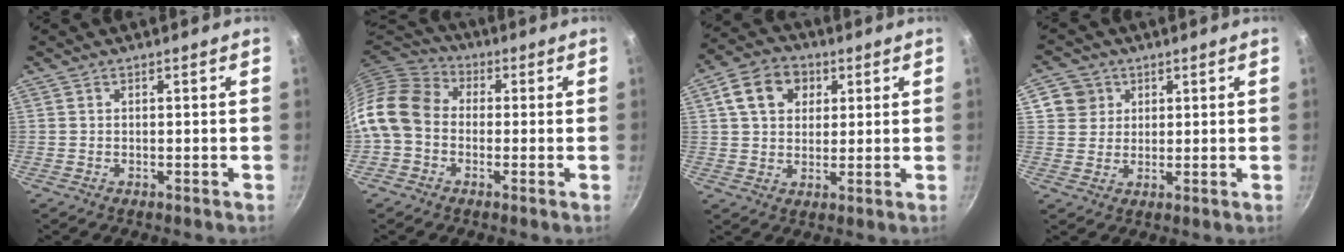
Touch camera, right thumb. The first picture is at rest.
{"total": 13.2, "force": [-1.1, 10.4, 8.0], "torque": [-0.137, 0.036, -0.044]}
{"total": 9.8, "force": [3.3, 7.6, 5.3], "torque": [-0.072, 0.006, 0.045]}
{"total": 5.5, "force": [2.2, 5.0, 0.9], "torque": [0.024, 0.007, 0.036]}